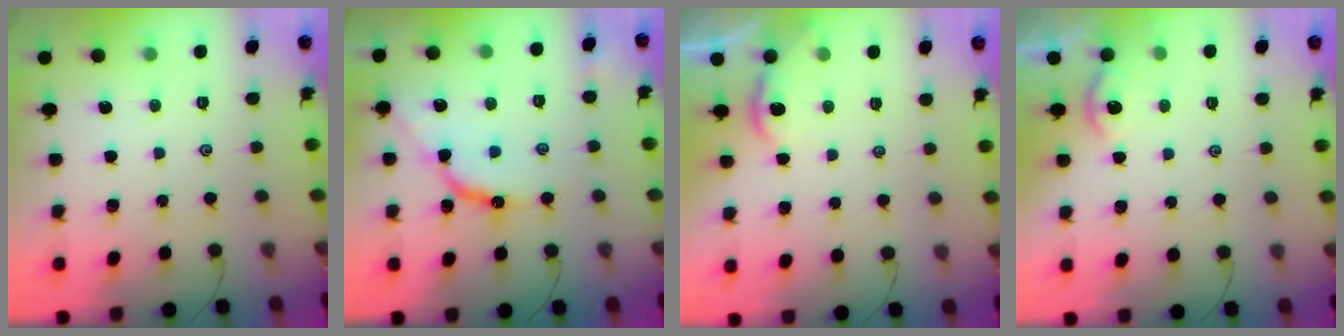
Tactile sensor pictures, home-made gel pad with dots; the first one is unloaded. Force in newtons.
{"total": 11.2, "press": 11.2, "slide": 1.0}
{"total": 1.2, "press": 1.2, "slide": 0.2}
{"total": 2.6, "press": 2.6, "slide": 0.3}